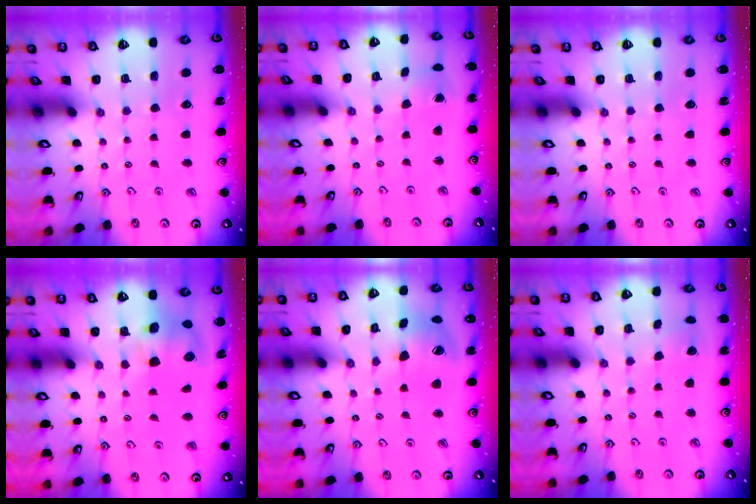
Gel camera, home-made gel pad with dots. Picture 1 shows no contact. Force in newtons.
{"total": 1.2, "press": 1.2, "slide": 0.2}
{"total": 0.0}
{"total": 8.8, "press": 8.7, "slide": 1.2}
{"total": 14.3, "press": 14.1, "slide": 2.2}
{"total": 2.6, "press": 2.6, "slide": 0.3}